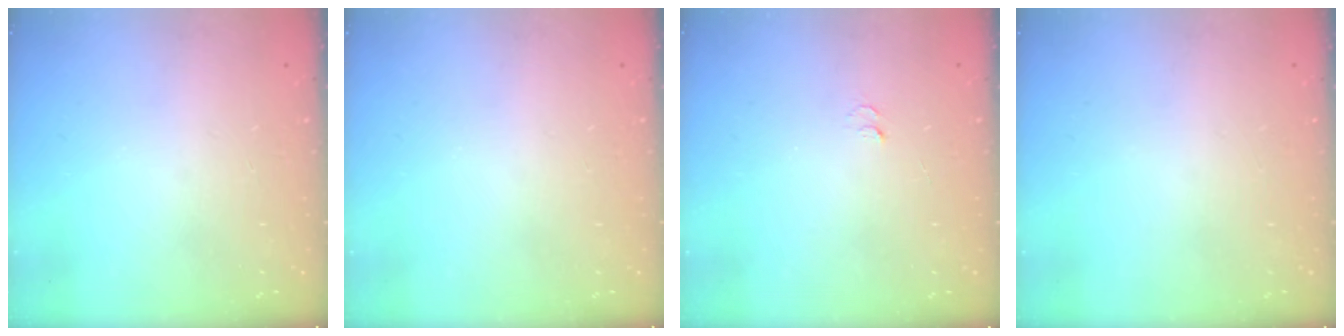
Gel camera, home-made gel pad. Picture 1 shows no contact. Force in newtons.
{"total": 0.0}
{"total": 2.9, "press": 2.9, "slide": 0.3}
{"total": 0.0}